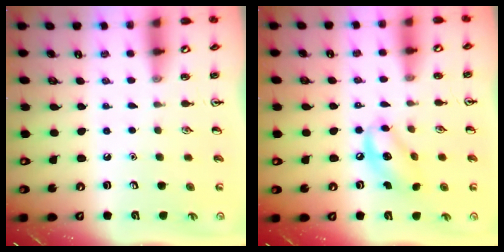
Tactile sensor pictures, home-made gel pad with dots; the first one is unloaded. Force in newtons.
{"total": 9.0, "press": 8.8, "slide": 1.9}